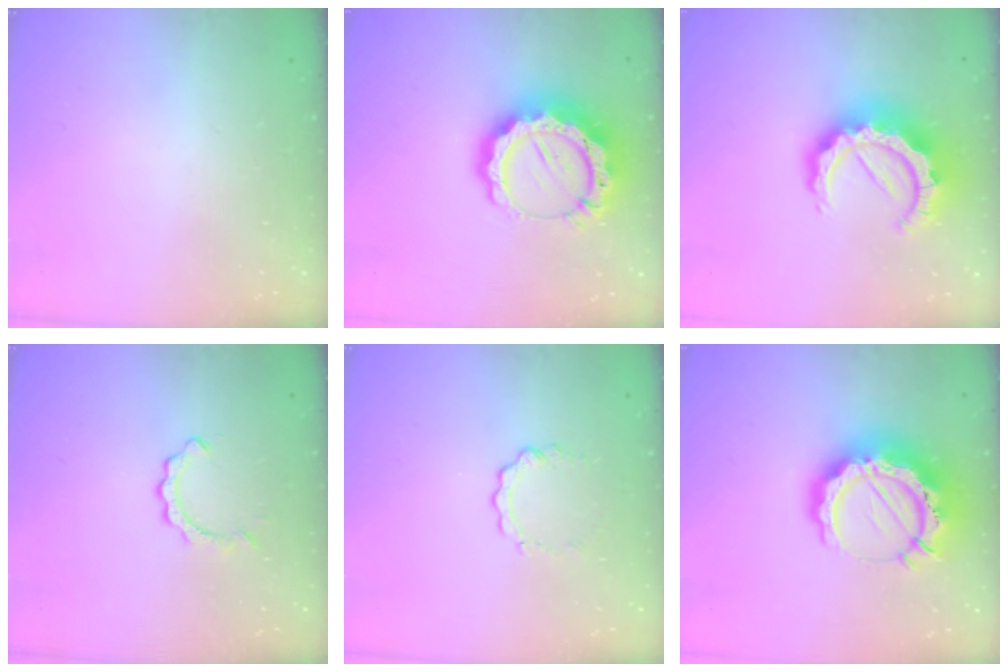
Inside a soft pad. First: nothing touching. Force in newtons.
{"total": 17.8, "press": 17.7, "slide": 1.6}
{"total": 16.9, "press": 16.8, "slide": 1.5}
{"total": 2.8, "press": 2.8, "slide": 0.3}
{"total": 3.9, "press": 3.9, "slide": 0.5}
{"total": 17.9, "press": 17.8, "slide": 2.2}